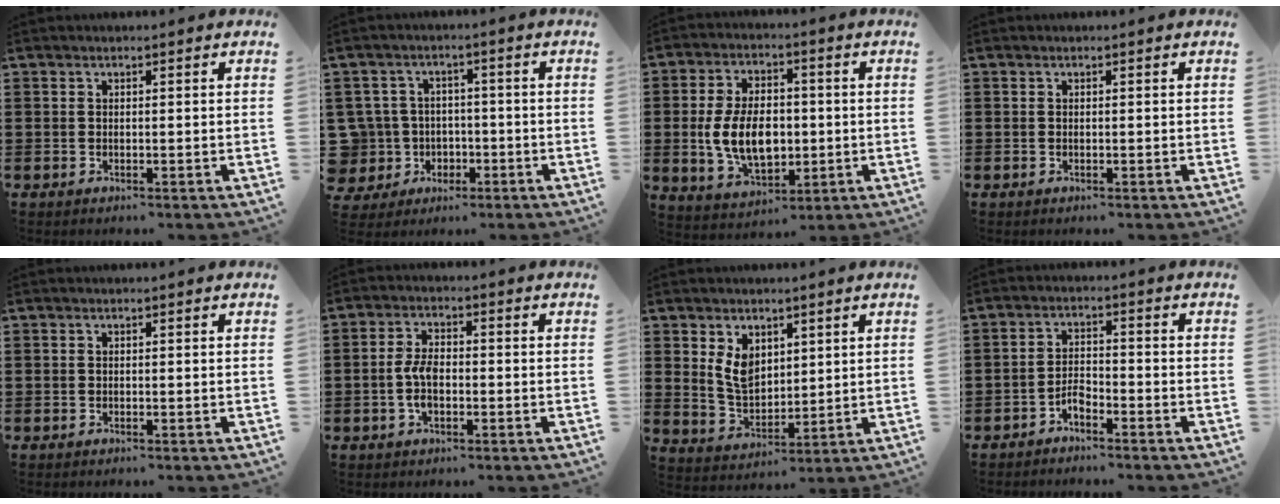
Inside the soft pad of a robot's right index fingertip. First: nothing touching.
{"total": 6.1, "force": [-1.3, 5.8, 1.3], "torque": [-0.067, 0.007, -0.024]}
{"total": 9.8, "force": [-0.8, 6.1, 7.6], "torque": [-0.157, 0.007, -0.016]}
{"total": 0.0}
{"total": 0.0}
{"total": 4.6, "force": [-1.0, 2.1, 4.0], "torque": [-0.093, -0.004, -0.022]}
{"total": 6.0, "force": [2.7, 4.1, 3.5], "torque": [-0.083, 0.010, 0.051]}
{"total": 2.8, "force": [-2.2, 0.9, 1.4], "torque": [-0.036, 0.006, -0.048]}